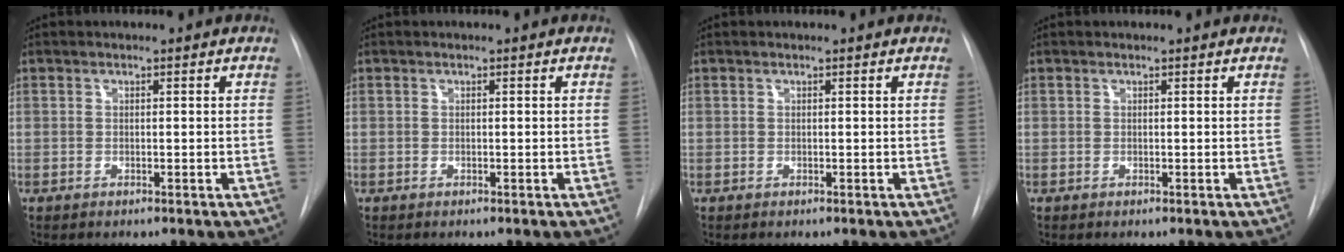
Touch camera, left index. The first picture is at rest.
{"total": 0.0}
{"total": 0.0}
{"total": 0.0}